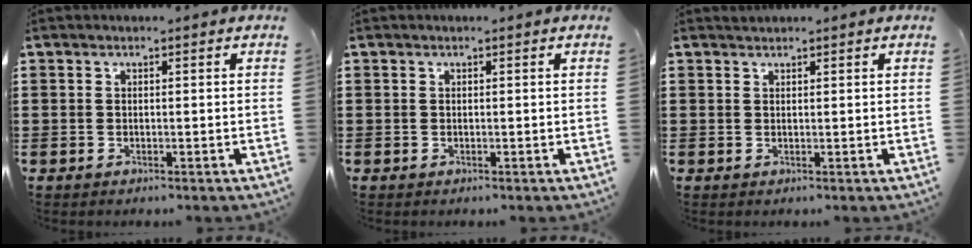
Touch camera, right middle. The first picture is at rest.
{"total": 0.0}
{"total": 0.6, "force": [0.6, 0.2, 0.0], "torque": [-0.002, 0.001, 0.012]}